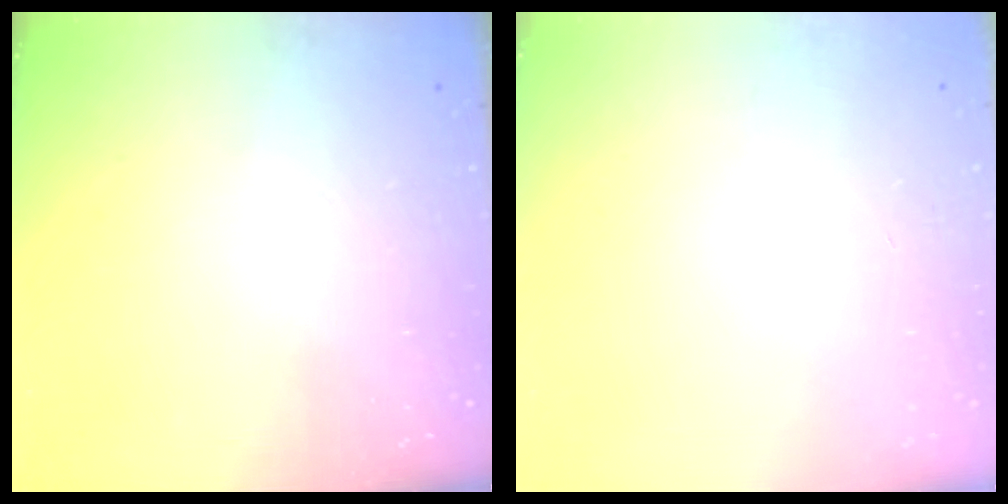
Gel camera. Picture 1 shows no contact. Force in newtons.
{"total": 0.0}